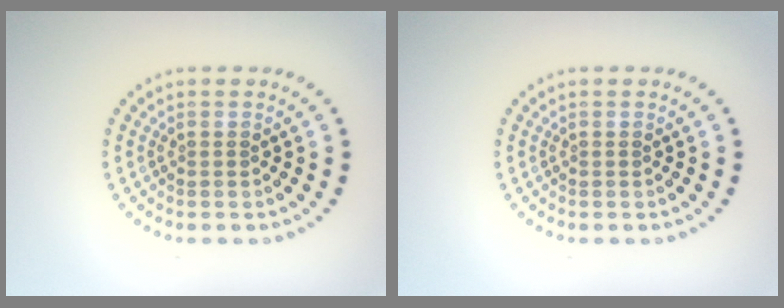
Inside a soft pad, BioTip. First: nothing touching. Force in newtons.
{"total": 0.0}